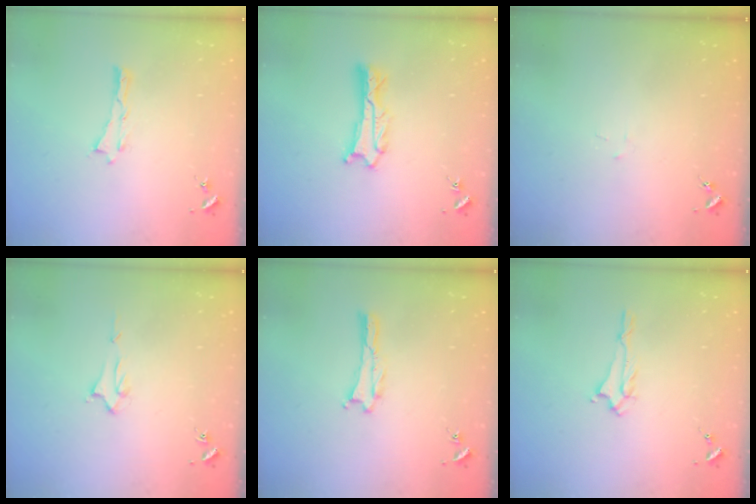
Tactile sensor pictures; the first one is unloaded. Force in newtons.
{"total": 1.2, "press": 1.2, "slide": 0.1}
{"total": 1.0, "press": 1.0, "slide": 0.1}
{"total": 1.4, "press": 1.4, "slide": 0.2}
{"total": 0.0}
{"total": 1.4, "press": 1.3, "slide": 0.2}